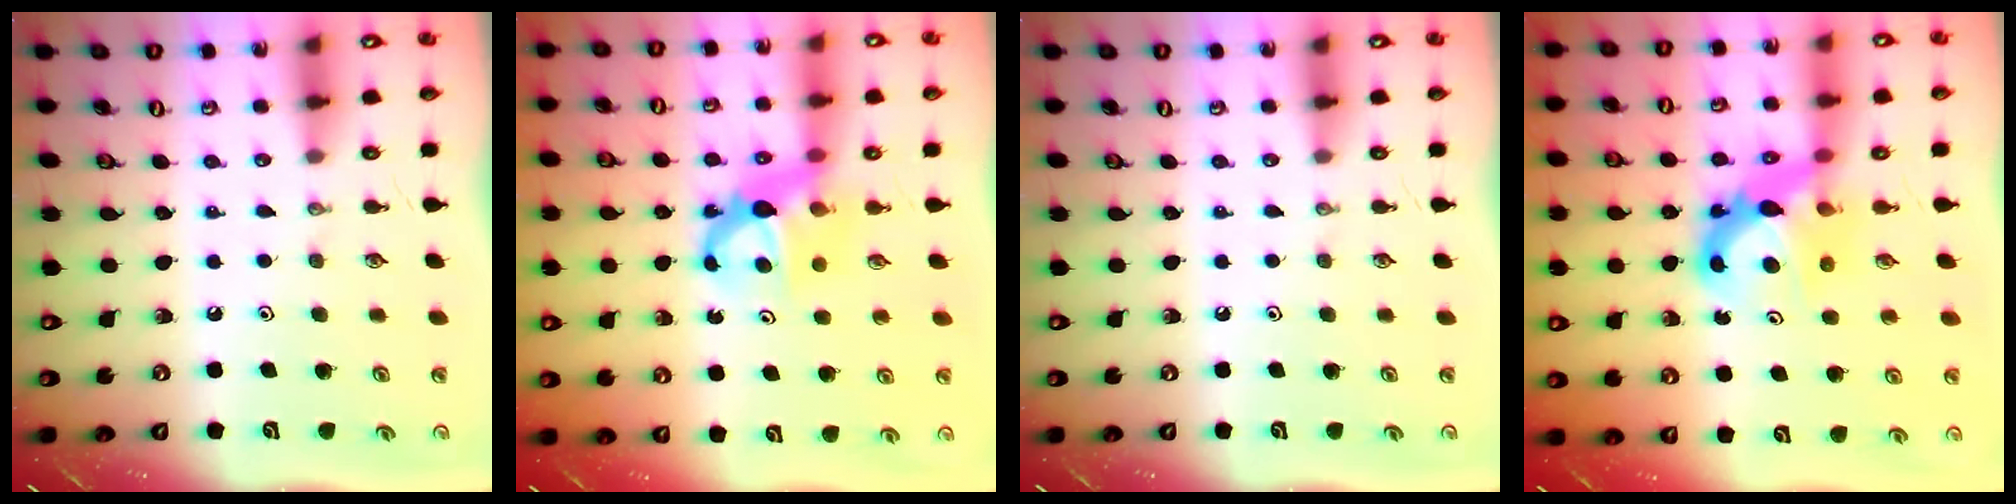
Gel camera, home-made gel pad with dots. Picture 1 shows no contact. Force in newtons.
{"total": 6.9, "press": 6.8, "slide": 0.6}
{"total": 0.0}
{"total": 8.9, "press": 8.8, "slide": 0.6}